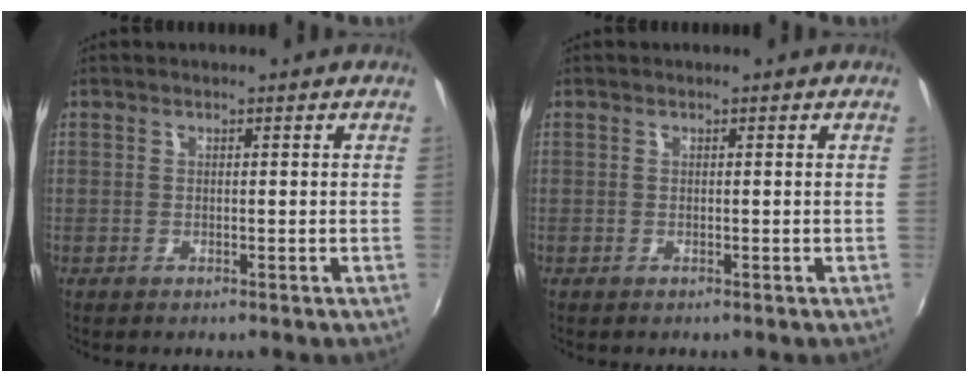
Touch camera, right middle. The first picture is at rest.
{"total": 0.0}